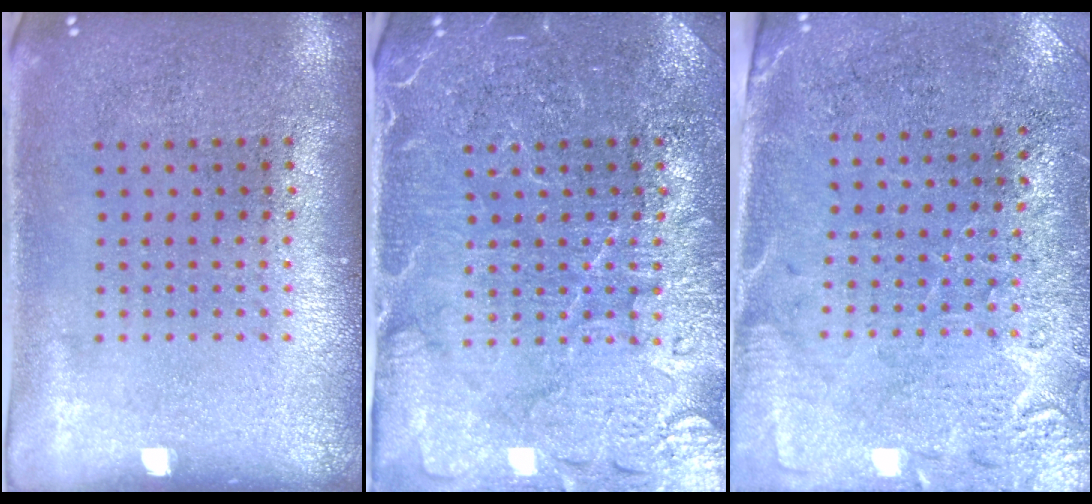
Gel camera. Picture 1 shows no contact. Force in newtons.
{"total": 4.5, "press": 4.3, "slide": 1.3}
{"total": 2.8, "press": 2.5, "slide": 1.3}